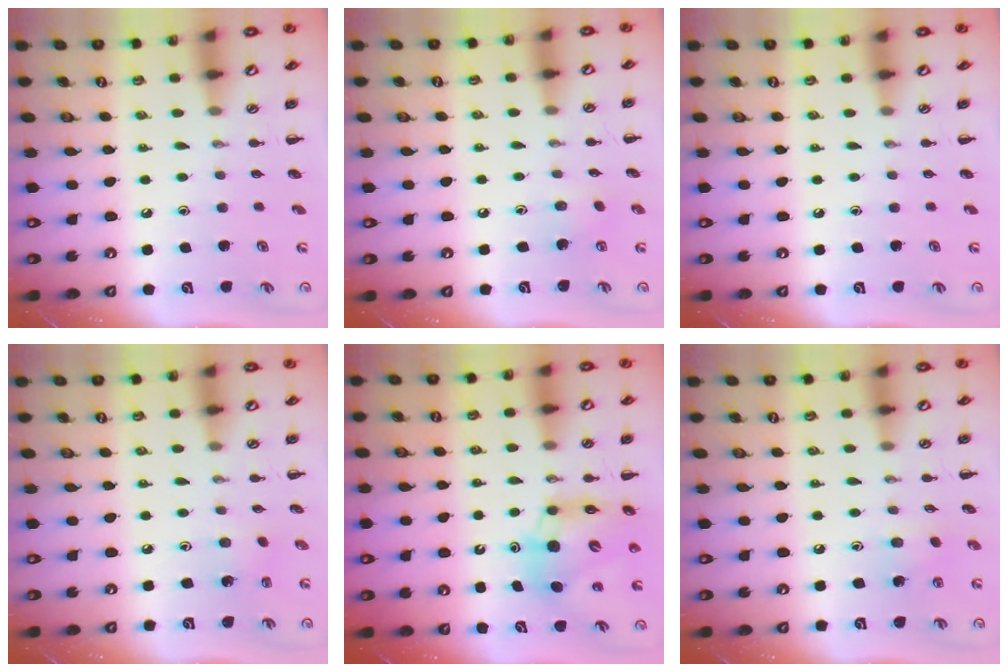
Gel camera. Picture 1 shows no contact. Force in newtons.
{"total": 4.3, "press": 4.2, "slide": 1.2}
{"total": 0.0}
{"total": 2.9, "press": 2.8, "slide": 0.9}
{"total": 11.9, "press": 11.4, "slide": 3.5}
{"total": 5.6, "press": 5.5, "slide": 1.0}